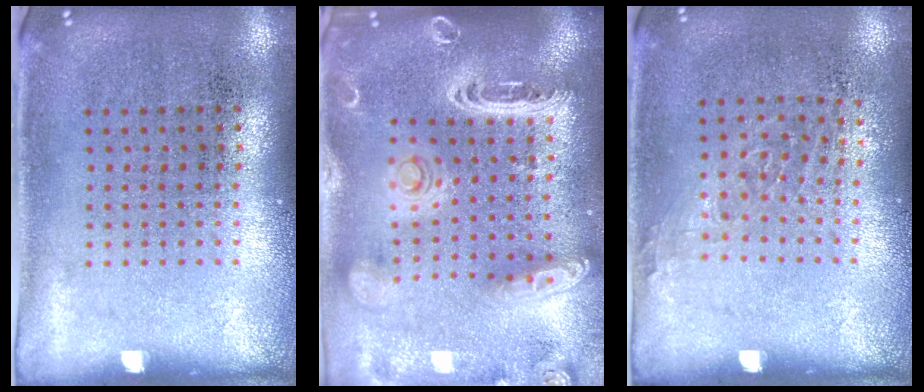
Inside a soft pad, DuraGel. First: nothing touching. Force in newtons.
{"total": 3.3, "press": 2.7, "slide": 1.8}
{"total": 1.0, "press": 0.7, "slide": 0.6}